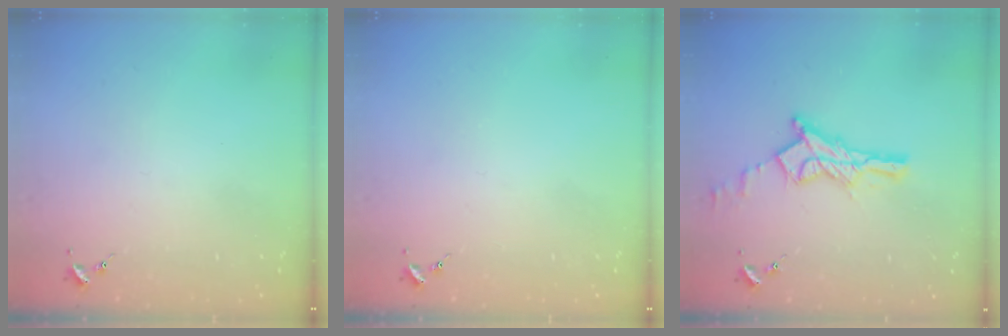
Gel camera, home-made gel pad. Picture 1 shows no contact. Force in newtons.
{"total": 0.0}
{"total": 14.2, "press": 14.1, "slide": 1.0}